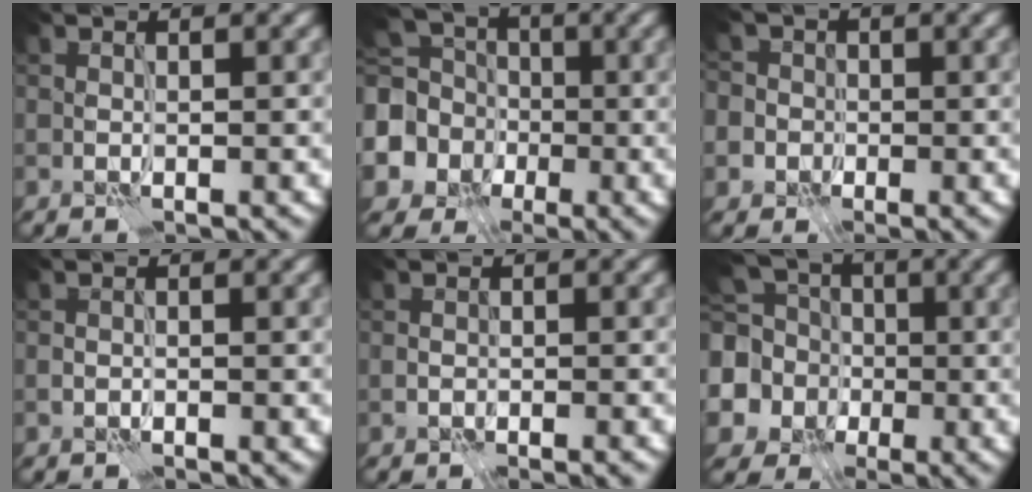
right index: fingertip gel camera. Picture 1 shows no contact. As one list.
[{"total": 7.8, "force": [-0.3, 7.0, 3.3], "torque": [-0.082, -0.011, -0.030]}, {"total": 6.6, "force": [0.6, 6.2, 2.2], "torque": [-0.038, 0.033, -0.032]}, {"total": 0.7, "force": [-0.4, -0.5, -0.3], "torque": [0.004, -0.002, -0.008]}, {"total": 1.0, "force": [-0.5, 0.7, 0.5], "torque": [-0.009, -0.004, -0.004]}, {"total": 9.1, "force": [0.6, 8.2, 3.9], "torque": [-0.099, 0.002, -0.025]}]